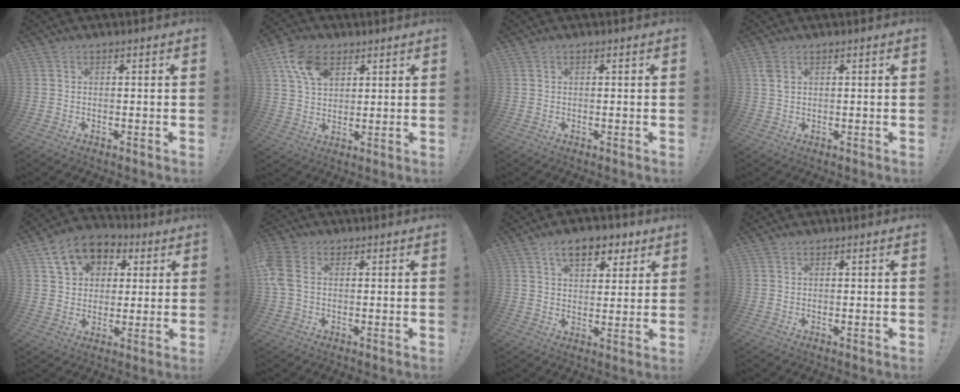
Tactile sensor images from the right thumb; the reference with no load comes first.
{"total": 11.7, "force": [5.9, 7.7, 6.6], "torque": [-0.103, -0.016, 0.113]}
{"total": 0.0}
{"total": 2.5, "force": [1.2, 1.5, 1.5], "torque": [-0.017, -0.003, 0.019]}
{"total": 10.6, "force": [4.9, 8.6, 3.9], "torque": [-0.054, -0.021, 0.097]}
{"total": 6.5, "force": [0.7, 4.7, 4.3], "torque": [-0.113, -0.002, 0.013]}
{"total": 10.2, "force": [5.9, 5.6, 6.2], "torque": [-0.081, -0.021, 0.103]}
{"total": 0.0}